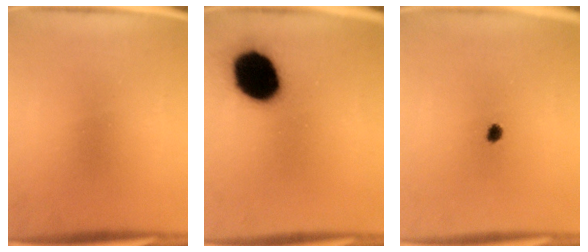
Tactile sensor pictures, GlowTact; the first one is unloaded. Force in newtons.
{"total": 18.4}
{"total": 1.8}